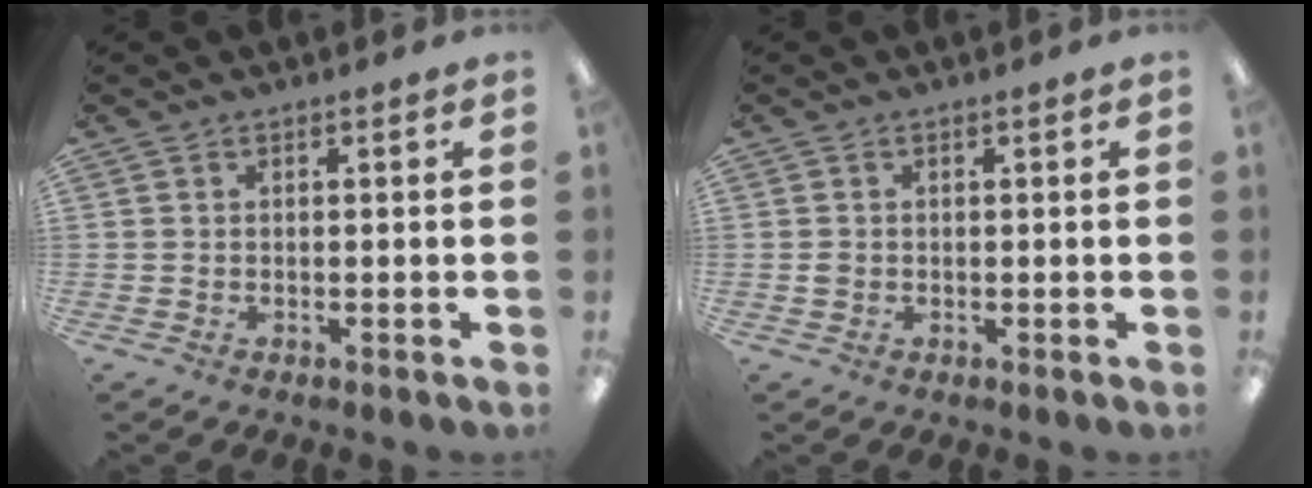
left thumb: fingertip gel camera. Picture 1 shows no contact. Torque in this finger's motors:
{"motor_torque": [0.15, 0.35, 0.34, -0.09, -0.02]}